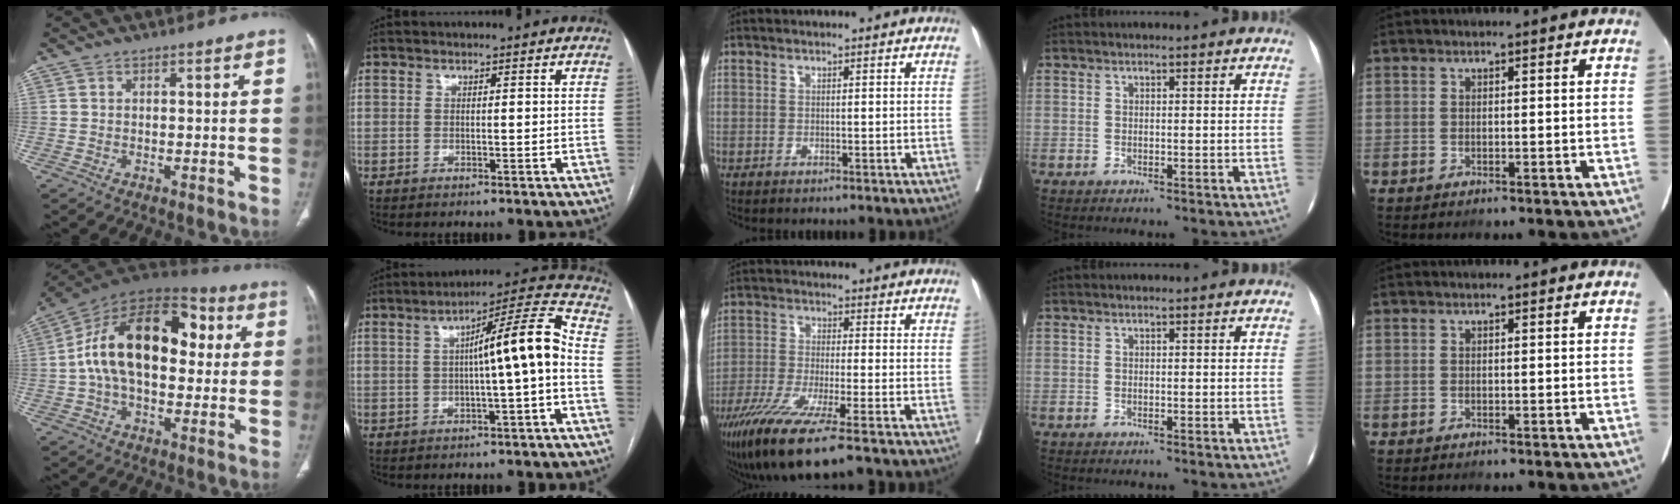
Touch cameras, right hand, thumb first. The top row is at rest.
{"thumb": {"total": 22.1, "force": [2.7, 13.2, 17.5], "torque": [-0.276, 0.038, 0.034]}, "index": {"total": 10.8, "force": [-0.4, 0.1, 10.7], "torque": [-0.159, 0.028, -0.010]}, "middle": {"total": 12.7, "force": [-8.3, 0.4, 9.5], "torque": [-0.174, -0.039, -0.142]}}